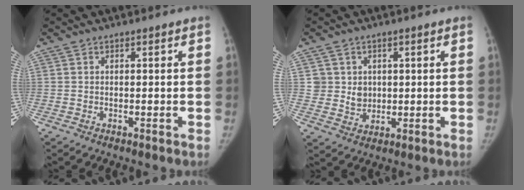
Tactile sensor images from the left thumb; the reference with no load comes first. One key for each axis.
{"total": 5.0, "fx": 1.1, "fy": 4.7, "fz": 1.2, "tx": 0.007, "ty": -0.006, "tz": 0.026}